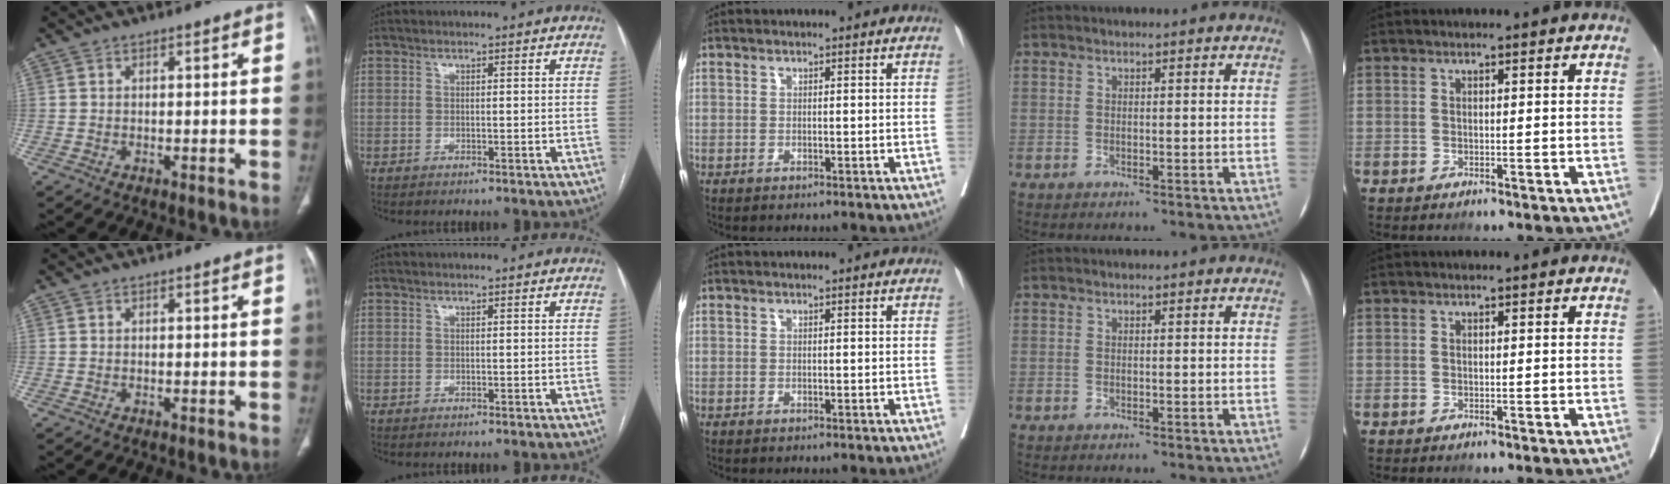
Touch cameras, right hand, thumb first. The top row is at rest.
{}